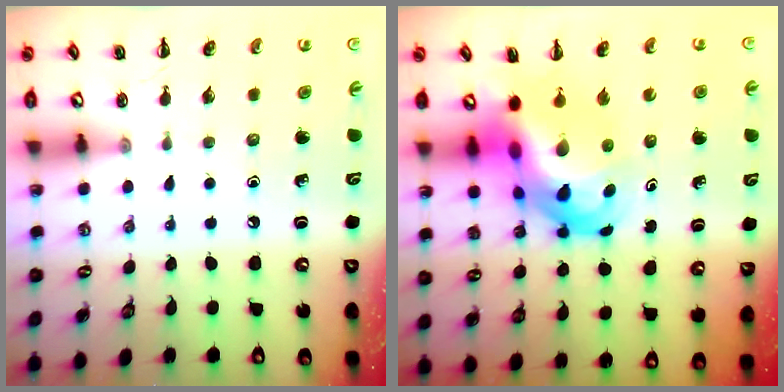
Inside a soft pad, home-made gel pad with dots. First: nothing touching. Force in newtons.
{"total": 14.5, "press": 14.0, "slide": 3.9}